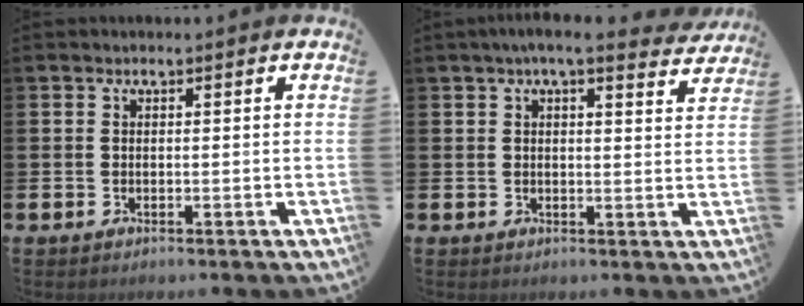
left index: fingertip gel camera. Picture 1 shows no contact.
{"total": 4.7, "force": [4.1, 0.3, 2.2], "torque": [-0.045, -0.014, 0.071]}